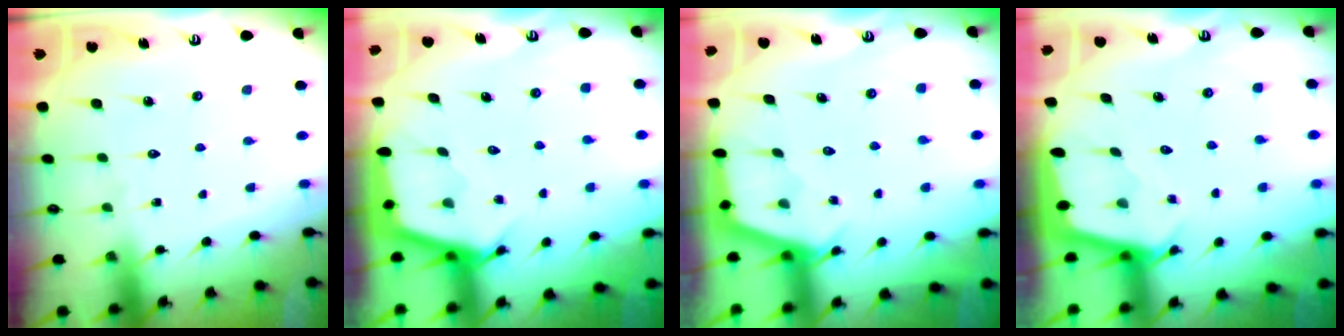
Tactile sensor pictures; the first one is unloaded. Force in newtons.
{"total": 2.8, "press": 2.8, "slide": 0.3}
{"total": 2.8, "press": 2.8, "slide": 0.3}
{"total": 2.5, "press": 2.5, "slide": 0.1}